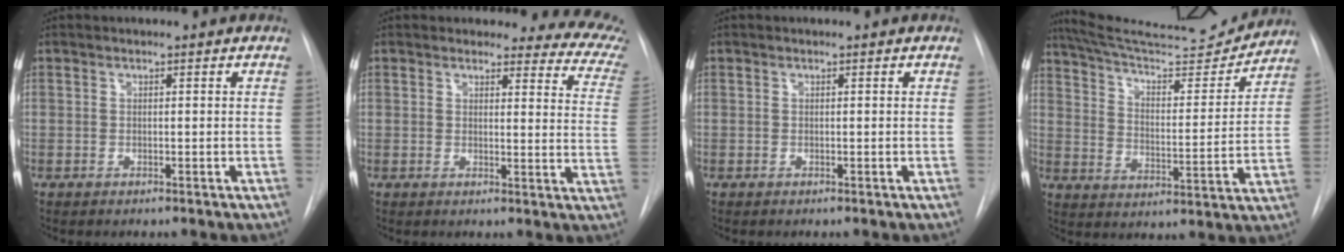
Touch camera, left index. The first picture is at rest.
{"total": 12.4, "force": [11.9, 2.9, 2.0], "torque": [0.023, -0.090, 0.086]}
{"total": 0.0}
{"total": 19.7, "force": [18.7, 1.8, 5.7], "torque": [-0.093, -0.027, 0.273]}